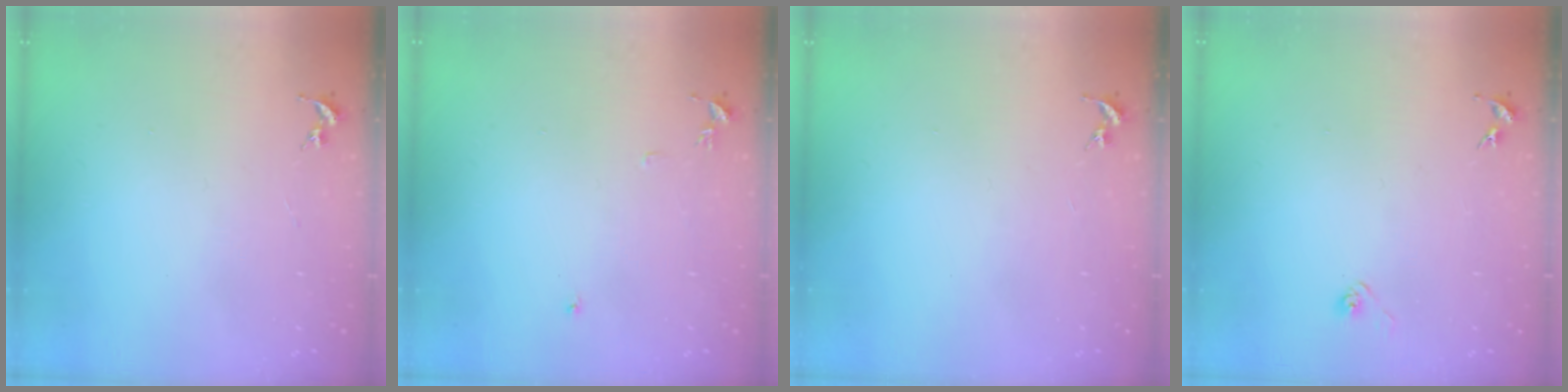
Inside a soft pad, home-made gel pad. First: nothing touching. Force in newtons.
{"total": 6.2, "press": 6.2, "slide": 0.7}
{"total": 0.0}
{"total": 3.3, "press": 3.2, "slide": 0.8}